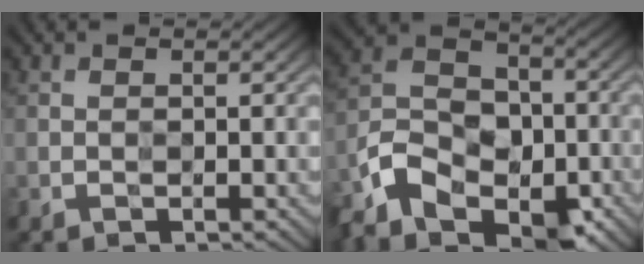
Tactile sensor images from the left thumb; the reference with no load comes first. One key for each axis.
{"total": 10.9, "fx": -6.1, "fy": 6.6, "fz": 6.2, "tx": -0.133, "ty": -0.011, "tz": -0.131}